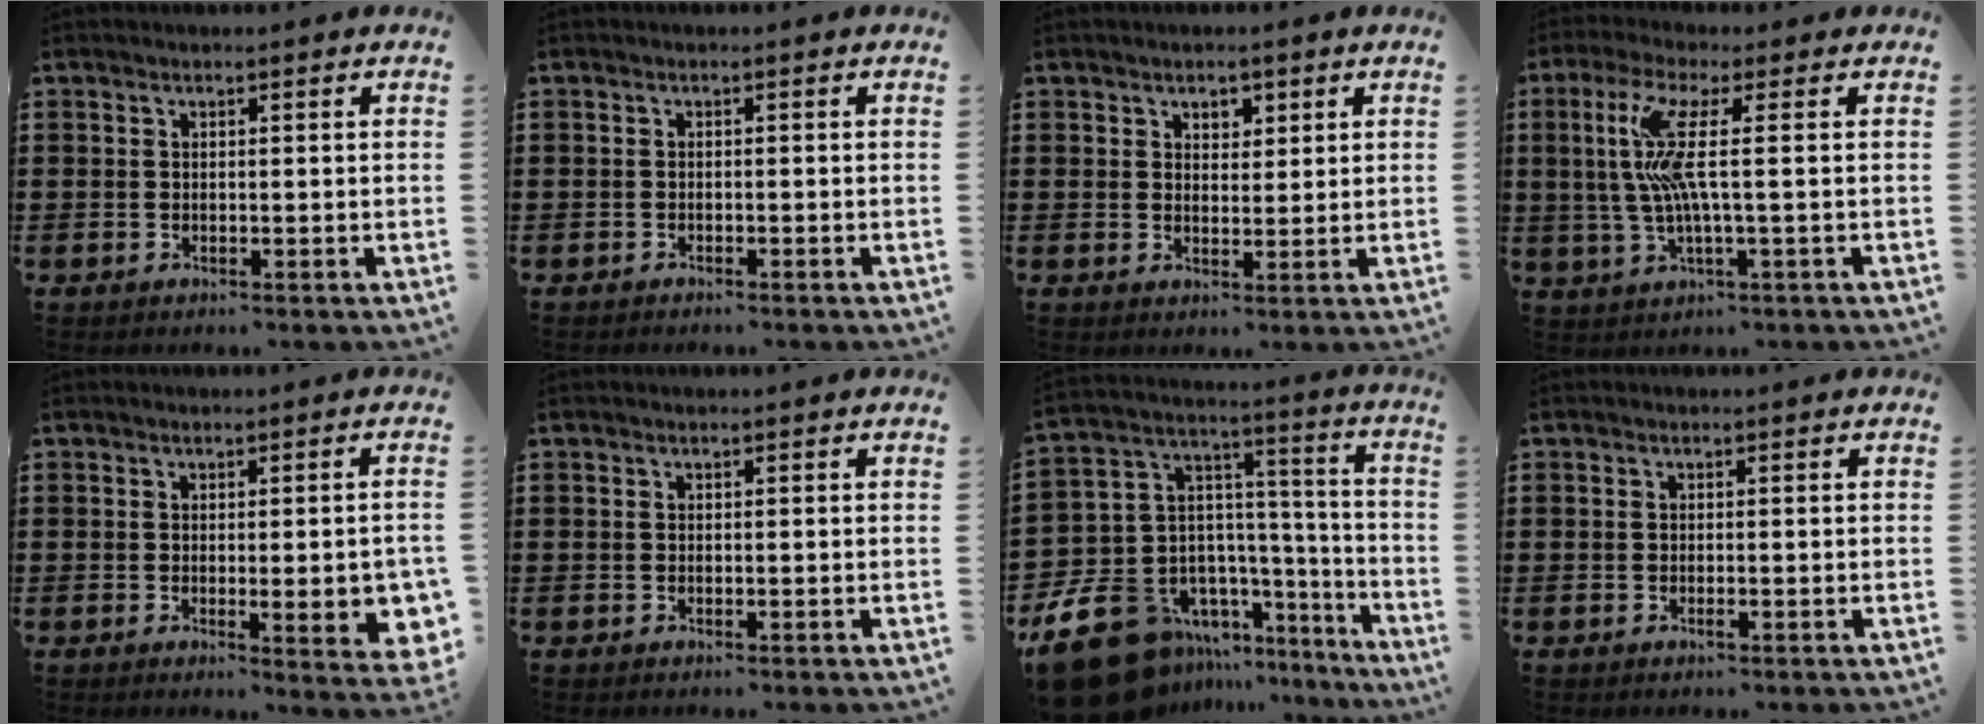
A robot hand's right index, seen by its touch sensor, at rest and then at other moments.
{"total": 0.6, "force": [-0.6, 0.1, 0.0], "torque": [-0.001, 0.001, -0.013]}
{"total": 2.2, "force": [1.5, 1.5, 0.7], "torque": [-0.019, 0.009, 0.027]}
{"total": 8.5, "force": [0.8, 0.5, 8.5], "torque": [-0.194, -0.019, -0.001]}
{"total": 5.7, "force": [-0.6, 1.2, 5.6], "torque": [-0.084, -0.011, -0.005]}
{"total": 0.0}
{"total": 16.4, "force": [-10.4, 10.9, 6.3], "torque": [-0.148, 0.021, -0.163]}
{"total": 0.7, "force": [-0.3, 0.0, 0.6], "torque": [-0.012, -0.004, -0.005]}